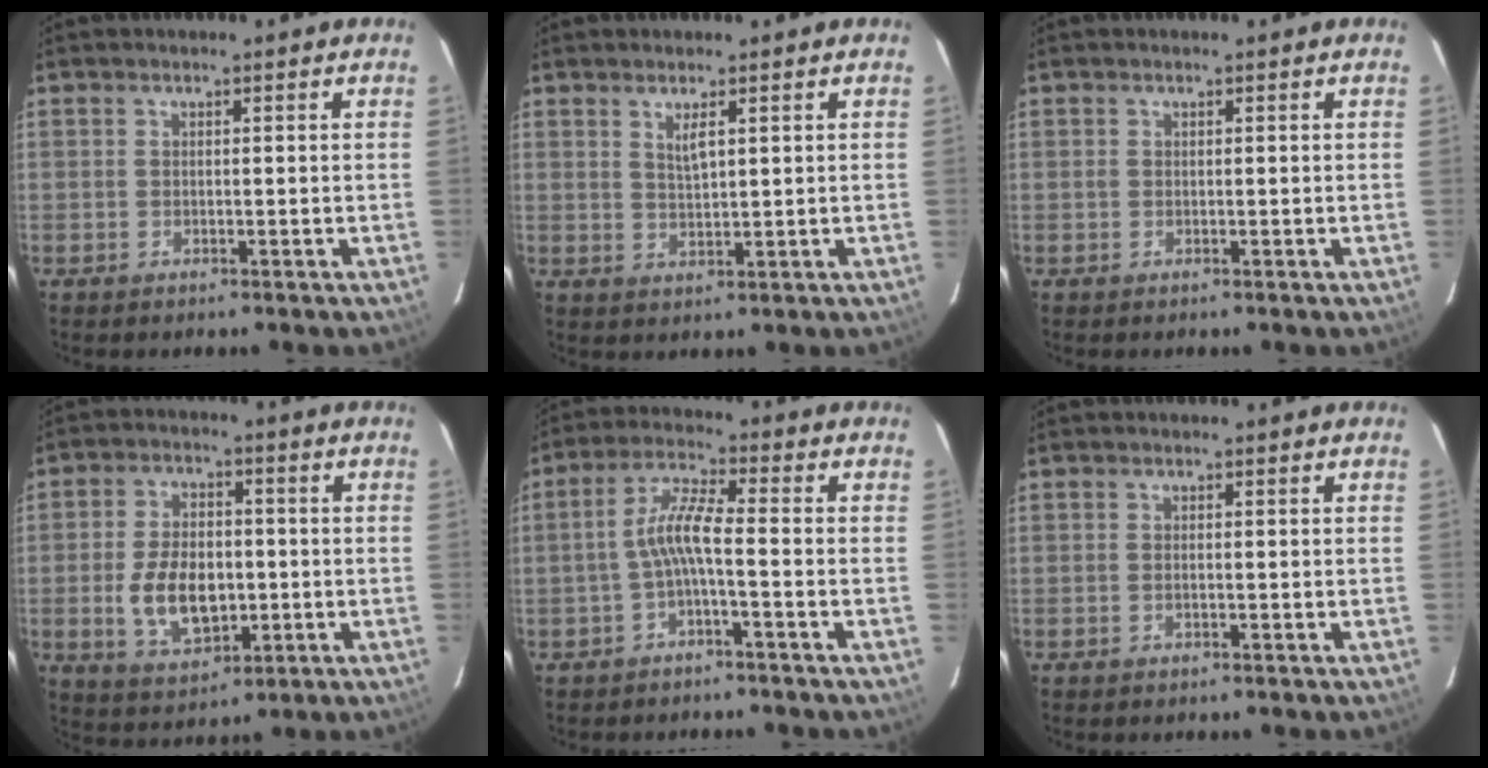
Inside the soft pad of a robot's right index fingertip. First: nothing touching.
{"total": 2.8, "force": [1.4, 0.7, 2.4], "torque": [-0.043, -0.003, 0.027]}
{"total": 0.6, "force": [-0.1, 0.6, 0.2], "torque": [-0.003, 0.000, -0.004]}
{"total": 11.7, "force": [-2.1, 6.9, 9.2], "torque": [-0.187, 0.003, -0.027]}
{"total": 5.5, "force": [-1.9, 0.4, 5.2], "torque": [-0.118, 0.014, -0.036]}
{"total": 0.6, "force": [-0.2, 0.2, 0.4], "torque": [-0.010, 0.001, -0.005]}